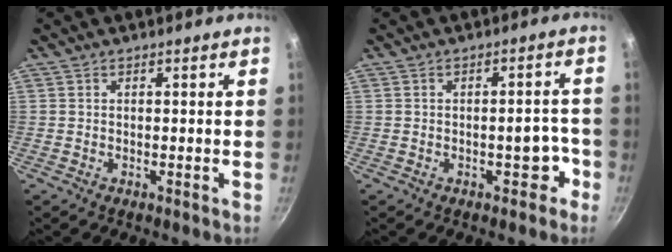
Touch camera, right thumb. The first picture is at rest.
{"total": 4.6, "force": [-2.1, 2.4, 3.3], "torque": [-0.006, 0.031, -0.026]}